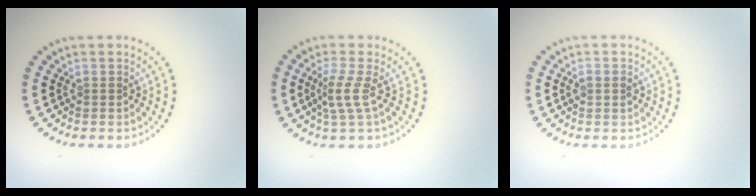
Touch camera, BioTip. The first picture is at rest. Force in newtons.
{"total": 2.3, "press": 1.5, "slide": 1.7}
{"total": 0.9, "press": 0.9, "slide": 0.1}